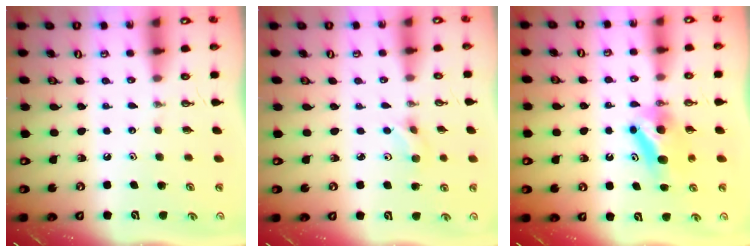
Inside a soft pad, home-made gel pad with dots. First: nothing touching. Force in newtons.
{"total": 3.8, "press": 3.7, "slide": 0.9}
{"total": 7.2, "press": 7.0, "slide": 1.6}